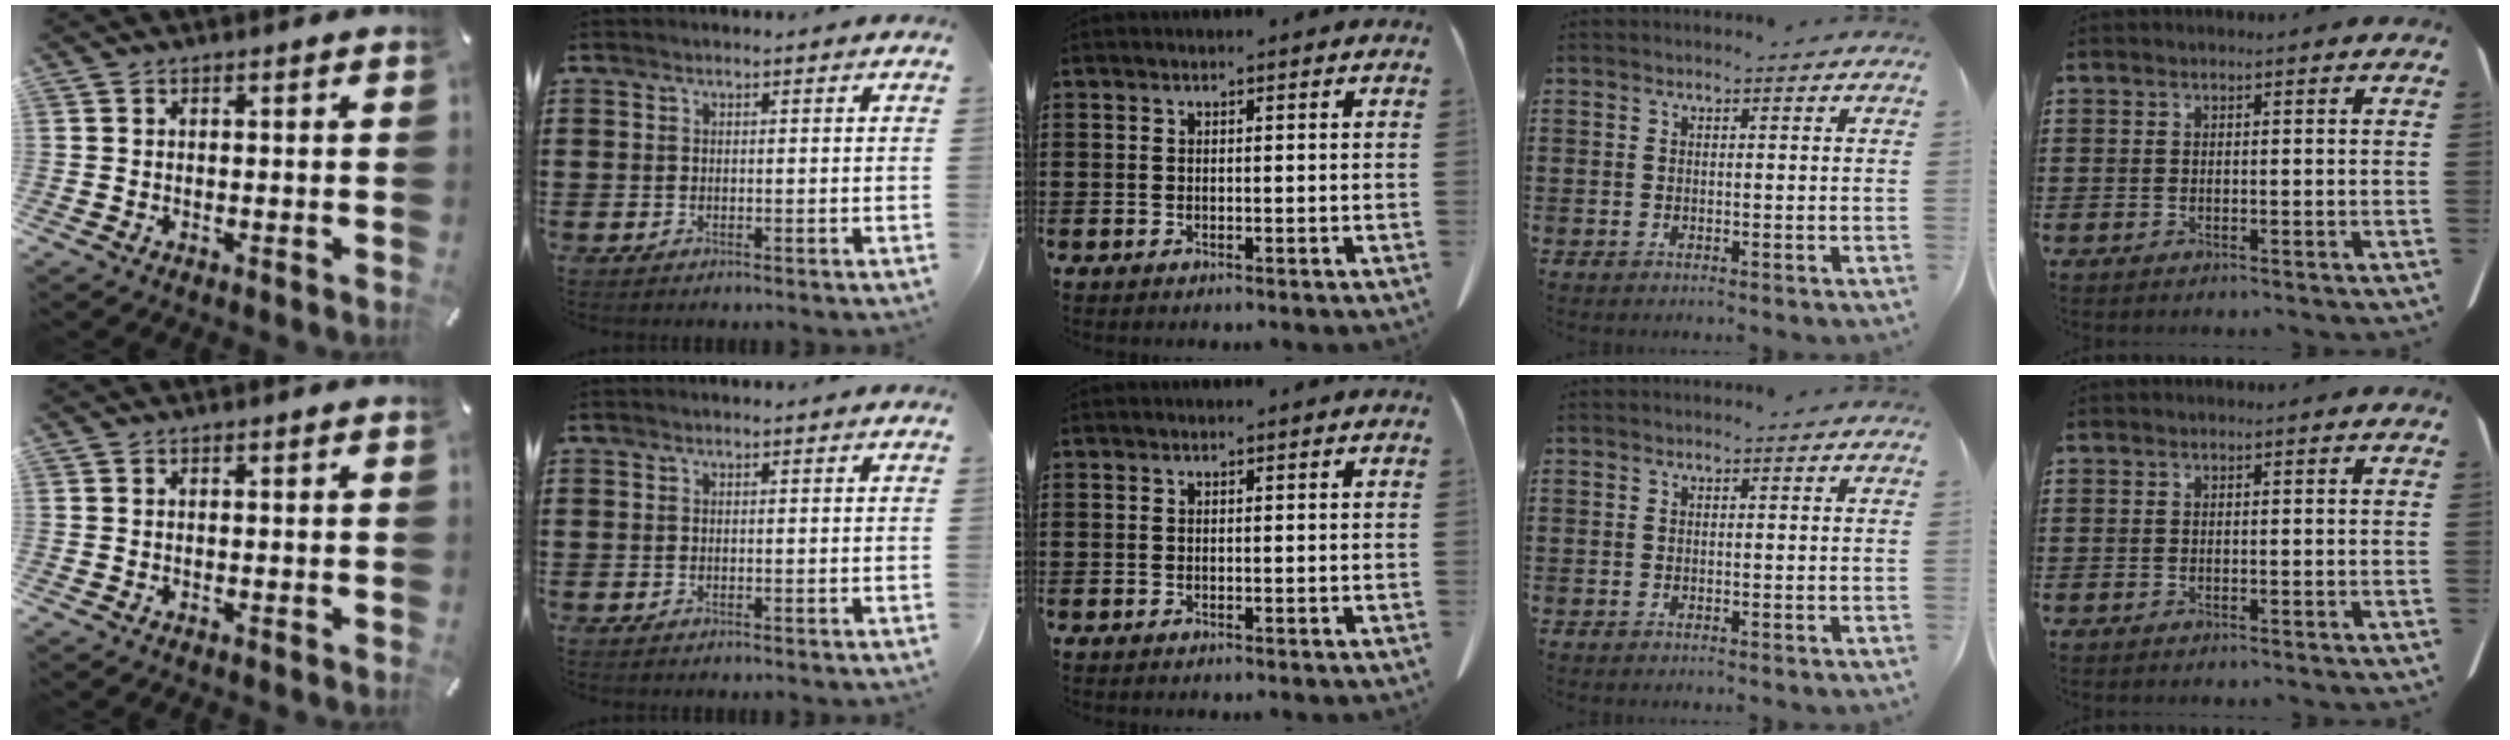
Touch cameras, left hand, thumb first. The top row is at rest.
{}